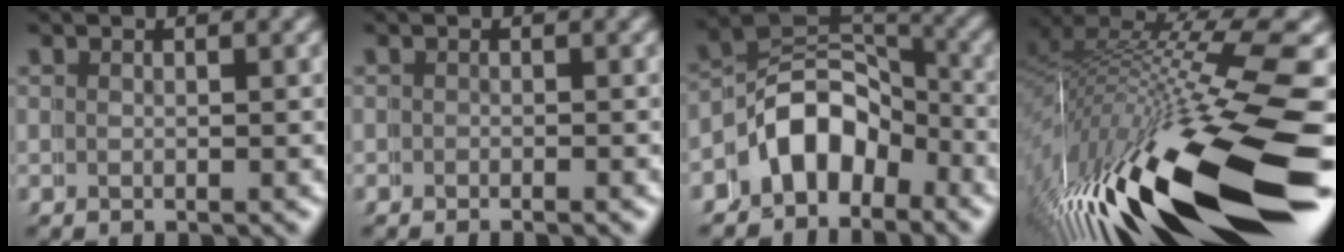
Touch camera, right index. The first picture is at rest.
{"total": 1.3, "force": [-0.7, 0.9, 0.7], "torque": [-0.015, -0.003, -0.015]}
{"total": 6.3, "force": [-2.7, 4.9, 2.9], "torque": [-0.055, -0.010, -0.055]}
{"total": 17.5, "force": [-6.6, 6.8, 14.7], "torque": [-0.247, -0.032, -0.071]}